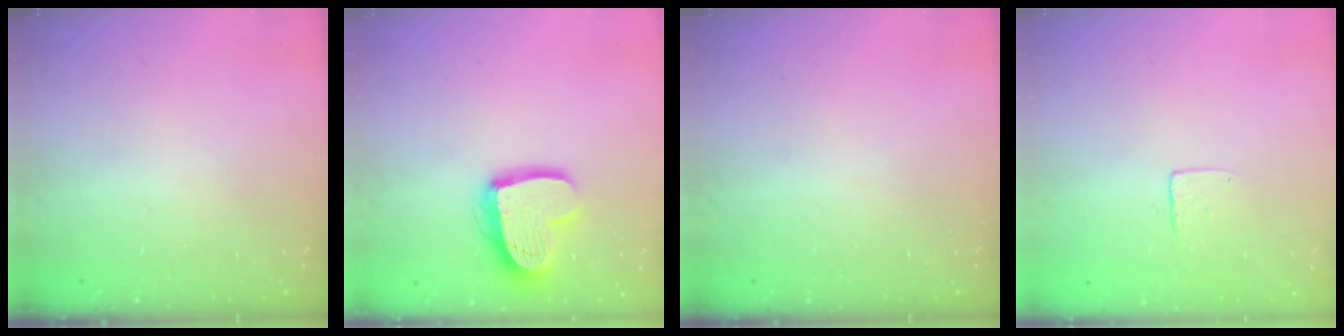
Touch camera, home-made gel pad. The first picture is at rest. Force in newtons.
{"total": 14.9, "press": 14.8, "slide": 1.4}
{"total": 0.0}
{"total": 3.6, "press": 3.6, "slide": 0.3}